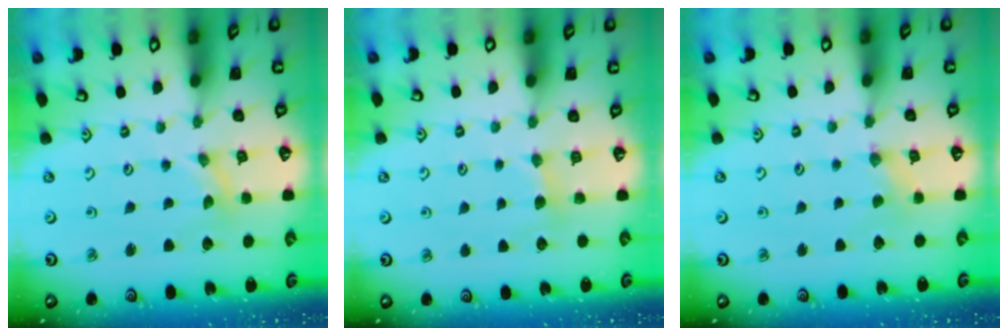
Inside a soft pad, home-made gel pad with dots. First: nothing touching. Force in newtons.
{"total": 3.3, "press": 3.3, "slide": 0.5}
{"total": 1.5, "press": 1.5, "slide": 0.3}